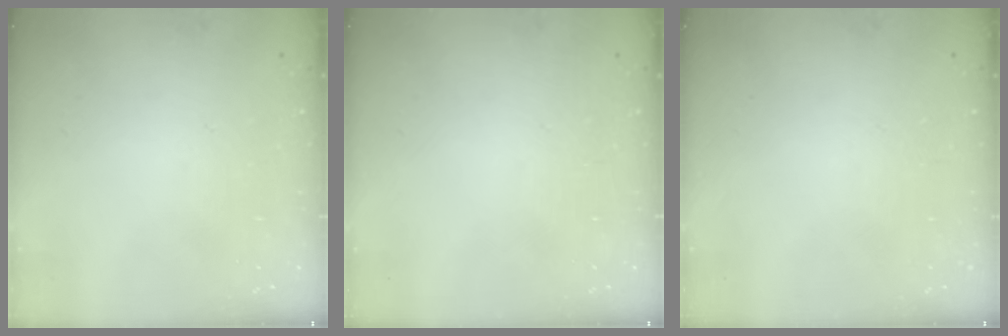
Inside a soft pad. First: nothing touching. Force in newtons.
{"total": 0.0}
{"total": 0.0}